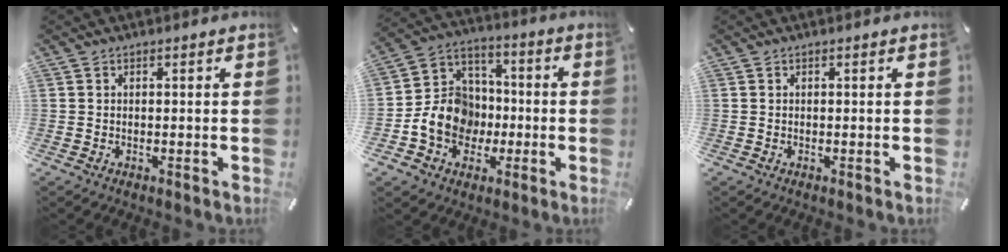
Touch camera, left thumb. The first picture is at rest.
{"total": 13.5, "force": [-3.7, 11.6, 5.7], "torque": [-0.117, 0.024, -0.063]}
{"total": 0.0}